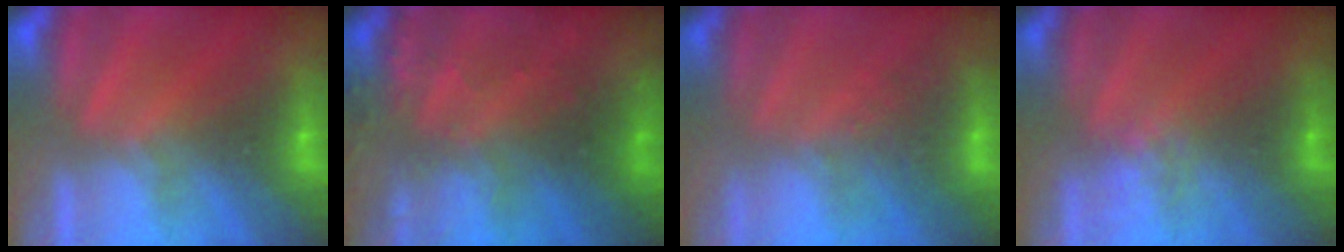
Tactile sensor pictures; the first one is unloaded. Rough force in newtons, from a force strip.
{"total": 7.9}
{"total": 2.7}
{"total": 2.2}